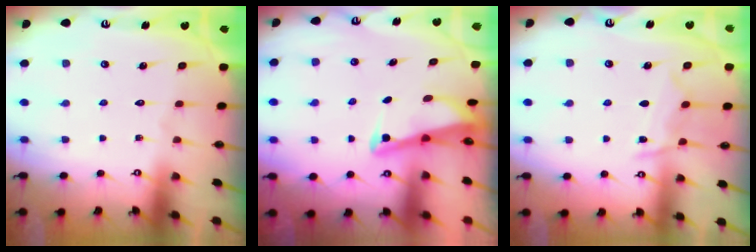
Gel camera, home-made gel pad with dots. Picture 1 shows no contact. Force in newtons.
{"total": 2.8, "press": 2.8, "slide": 0.3}
{"total": 7.7, "press": 7.7, "slide": 0.7}